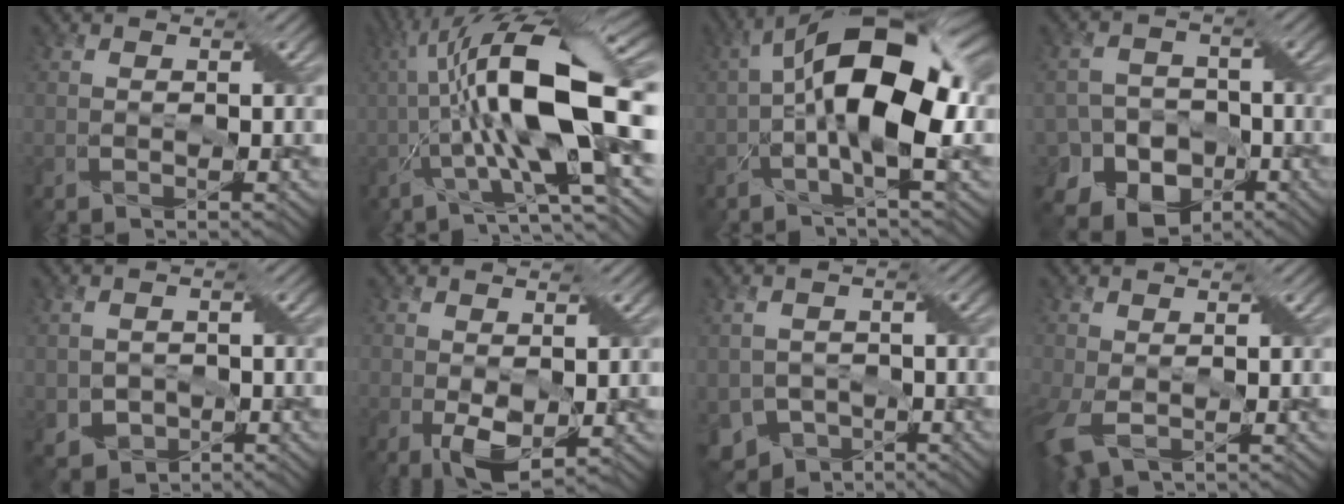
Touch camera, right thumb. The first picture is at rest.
{"total": 17.2, "force": [0.0, 5.1, 16.5], "torque": [-0.282, 0.033, -0.014]}
{"total": 14.3, "force": [0.0, 5.8, 13.1], "torque": [-0.224, 0.020, -0.011]}
{"total": 10.2, "force": [-5.6, 7.9, 3.3], "torque": [-0.062, -0.020, -0.105]}
{"total": 3.4, "force": [-1.0, 2.9, 1.5], "torque": [-0.042, -0.014, -0.015]}
{"total": 4.0, "force": [-0.2, 1.9, 3.5], "torque": [-0.073, -0.008, 0.001]}
{"total": 5.7, "force": [-3.0, 4.3, 2.4], "torque": [-0.053, -0.012, -0.053]}
{"total": 5.0, "force": [-1.3, 2.8, 3.9], "torque": [-0.109, -0.014, -0.022]}